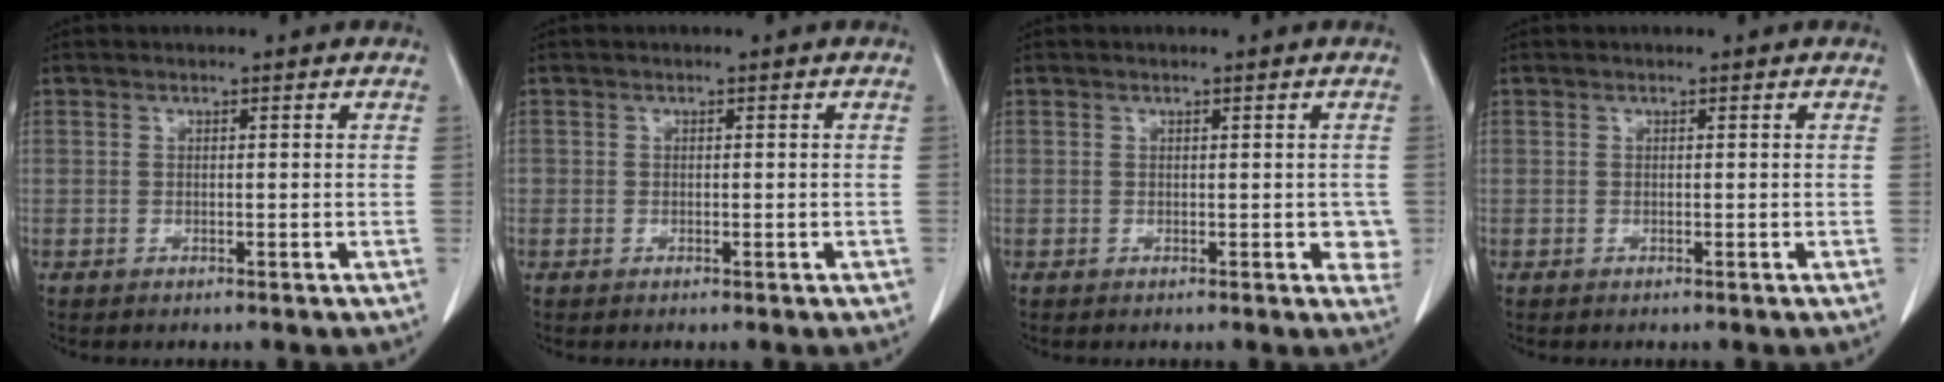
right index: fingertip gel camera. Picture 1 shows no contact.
{"total": 1.0, "force": [-0.3, 0.7, 0.6], "torque": [-0.002, 0.006, 0.003]}
{"total": 2.4, "force": [0.1, 1.4, 2.0], "torque": [-0.006, 0.000, -0.001]}
{"total": 0.0}